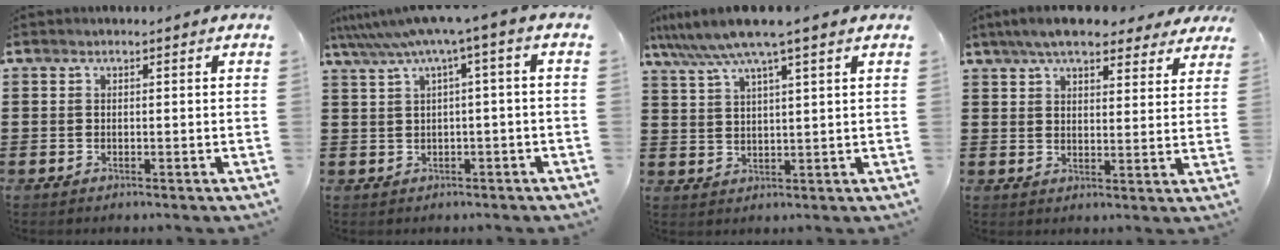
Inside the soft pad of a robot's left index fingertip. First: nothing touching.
{"total": 5.1, "force": [1.3, -0.2, 5.0], "torque": [-0.097, -0.016, 0.020]}
{"total": 6.7, "force": [5.1, -0.1, 4.3], "torque": [-0.098, -0.014, 0.087]}
{"total": 7.2, "force": [6.1, 1.6, 3.4], "torque": [-0.076, -0.009, 0.112]}